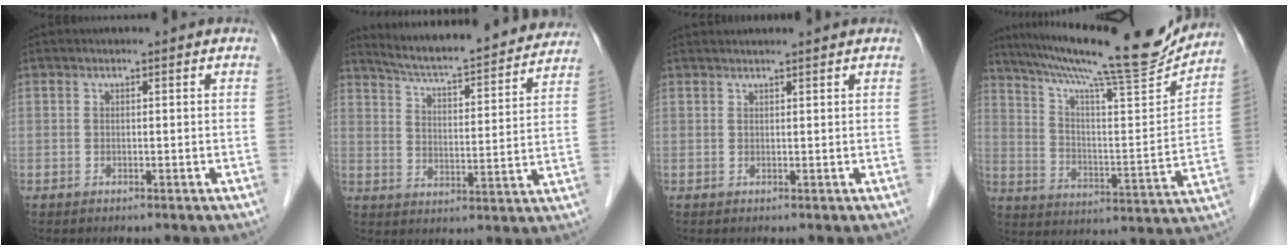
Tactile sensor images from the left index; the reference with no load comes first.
{"total": 21.5, "force": [20.0, 2.0, 7.8], "torque": [-0.120, -0.019, 0.267]}
{"total": 3.9, "force": [3.7, -0.3, 1.3], "torque": [-0.015, 0.022, 0.048]}
{"total": 22.6, "force": [19.9, 0.8, 10.7], "torque": [-0.184, -0.026, 0.295]}